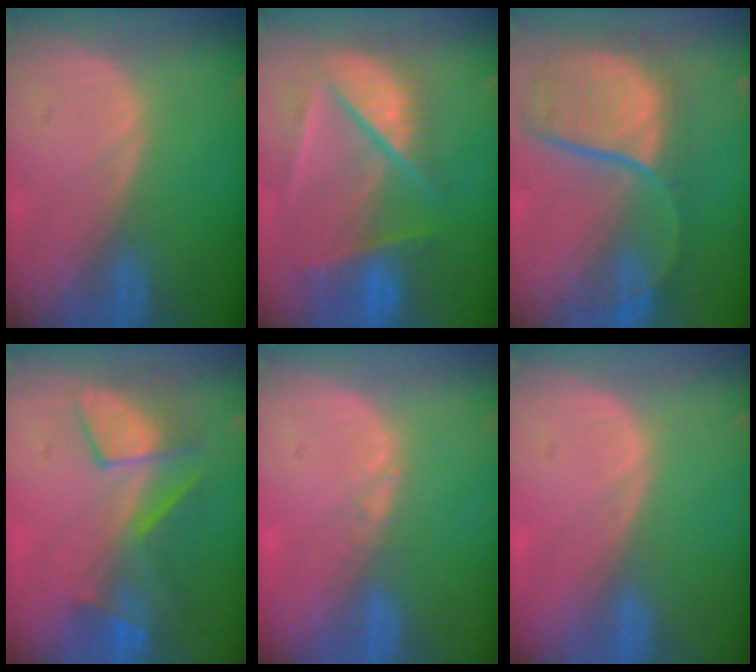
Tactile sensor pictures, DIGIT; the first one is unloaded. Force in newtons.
{"total": 9.9, "press": 8.5, "slide": 5.1}
{"total": 11.3, "press": 9.9, "slide": 5.5}
{"total": 8.0, "press": 7.4, "slide": 2.9}
{"total": 0.9, "press": 0.8, "slide": 0.5}
{"total": 0.6, "press": 0.0, "slide": 0.6}